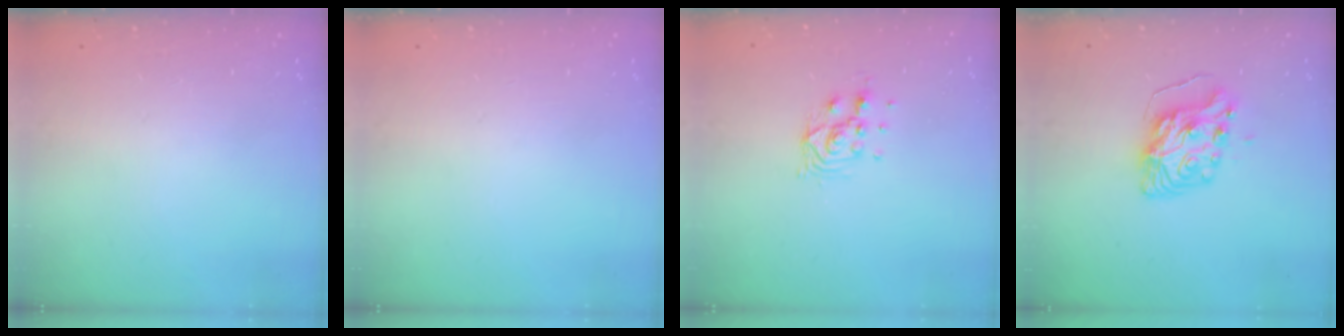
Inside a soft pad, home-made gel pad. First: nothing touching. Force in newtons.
{"total": 0.0}
{"total": 7.2, "press": 7.2, "slide": 0.6}
{"total": 10.1, "press": 10.0, "slide": 1.1}